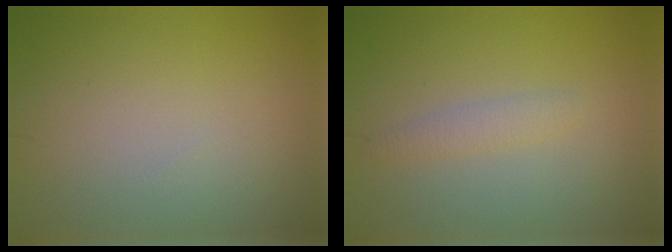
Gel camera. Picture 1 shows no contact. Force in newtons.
{"total": 1.4, "press": 1.4, "slide": 0.1}